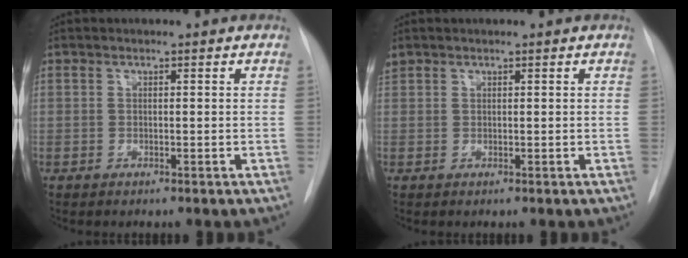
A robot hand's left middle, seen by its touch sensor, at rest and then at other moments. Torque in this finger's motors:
{"motor_torque": [-0.02, 0.00, 0.00, 0.01]}